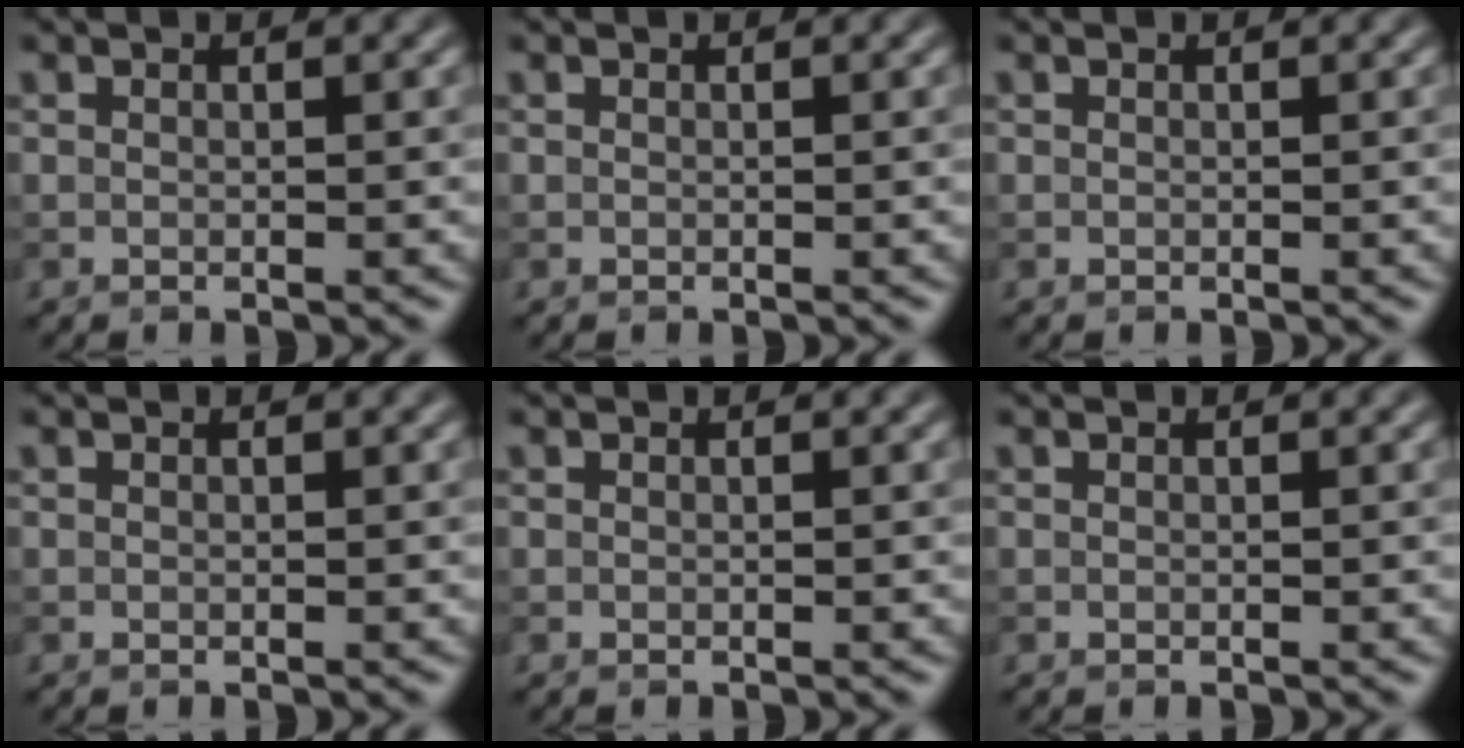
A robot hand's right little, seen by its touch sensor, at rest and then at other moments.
{"total": 0.0}
{"total": 0.0}
{"total": 0.0}
{"total": 0.0}
{"total": 0.0}